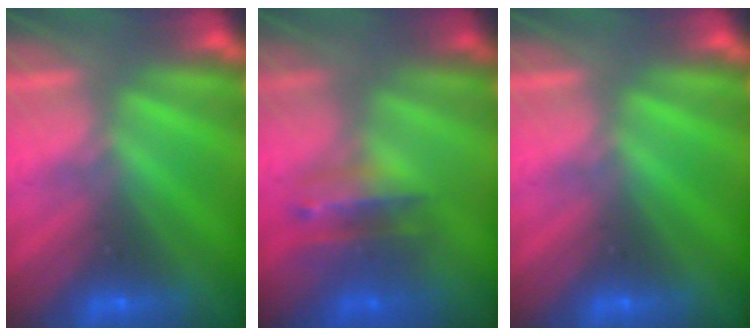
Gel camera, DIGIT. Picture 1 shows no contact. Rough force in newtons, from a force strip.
{"total": 2.8}
{"total": 0.0}